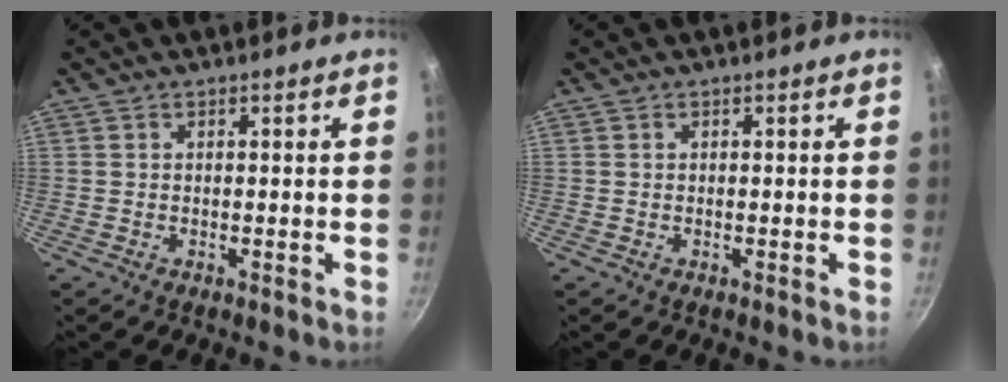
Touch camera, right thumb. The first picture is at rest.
{"total": 0.0}